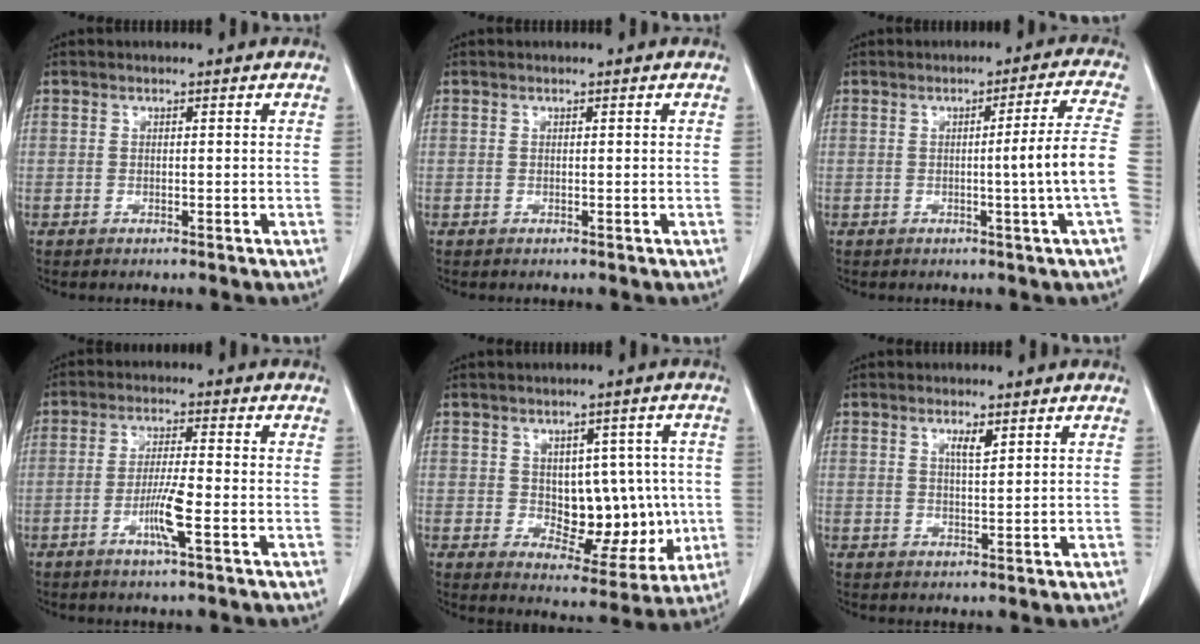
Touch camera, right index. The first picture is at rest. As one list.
[{"total": 0.0}, {"total": 7.6, "force": [-1.3, -2.0, 7.2], "torque": [-0.095, -0.005, -0.019]}, {"total": 5.8, "force": [-2.2, -0.1, 5.4], "torque": [-0.105, -0.008, -0.042]}, {"total": 11.0, "force": [0.0, 6.5, 8.9], "torque": [-0.103, 0.013, 0.022]}, {"total": 2.2, "force": [1.2, 0.3, 1.8], "torque": [-0.036, -0.002, 0.023]}]